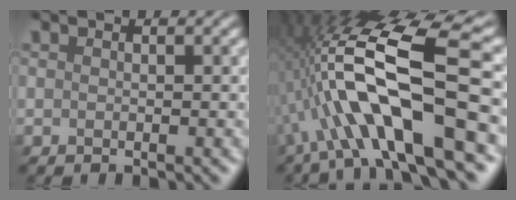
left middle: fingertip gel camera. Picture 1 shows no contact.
{"total": 13.6, "force": [-1.8, 3.7, 12.9], "torque": [-0.243, 0.028, -0.031]}